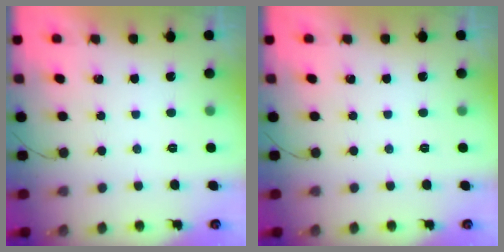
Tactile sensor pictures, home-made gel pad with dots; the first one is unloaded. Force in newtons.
{"total": 0.0}